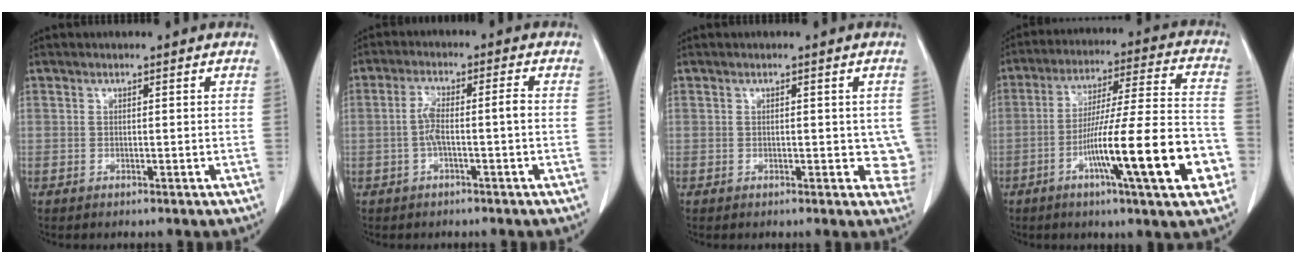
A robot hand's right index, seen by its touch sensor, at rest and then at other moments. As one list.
[{"total": 4.6, "force": [-0.9, 0.5, 4.5], "torque": [-0.093, 0.018, -0.015]}, {"total": 3.2, "force": [0.1, 1.9, 2.5], "torque": [-0.008, -0.001, -0.001]}, {"total": 18.9, "force": [-6.9, 0.7, 17.6], "torque": [-0.262, -0.003, -0.108]}]